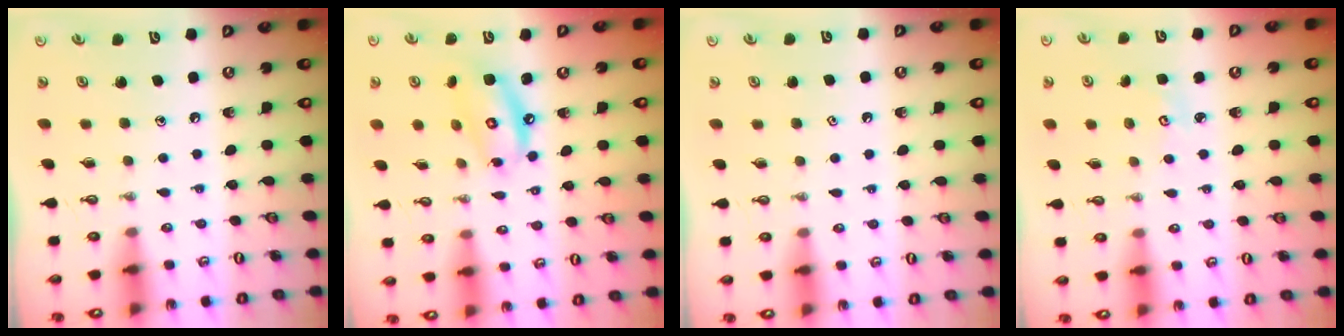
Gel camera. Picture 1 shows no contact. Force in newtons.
{"total": 9.7, "press": 9.7, "slide": 0.9}
{"total": 0.9, "press": 0.6, "slide": 0.7}
{"total": 2.1, "press": 2.1, "slide": 0.2}